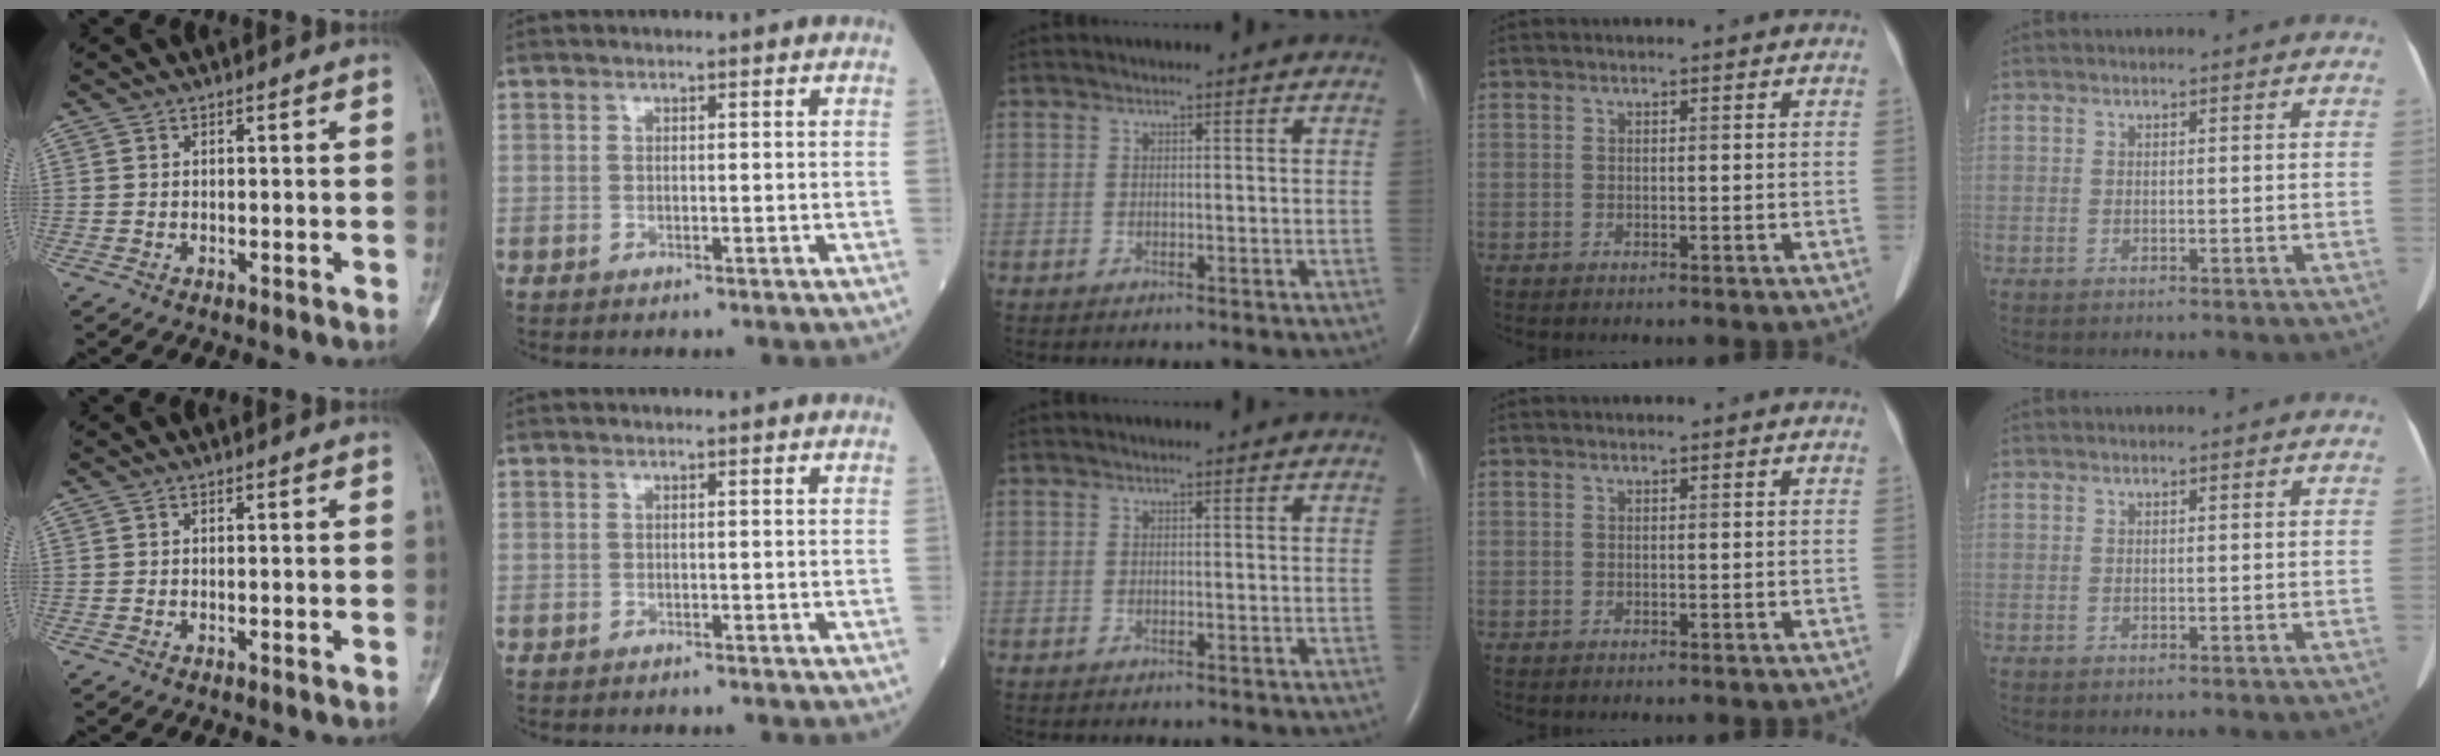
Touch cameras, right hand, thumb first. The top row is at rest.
{"index": {"total": 0.7, "force": [-0.7, 0.1, 0.3], "torque": [-0.006, -0.001, -0.011]}}